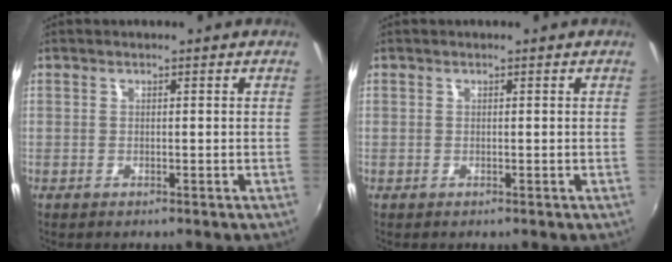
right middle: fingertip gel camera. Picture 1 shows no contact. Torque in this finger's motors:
{"motor_torque": [0.00, 0.00, 0.00, 0.01]}